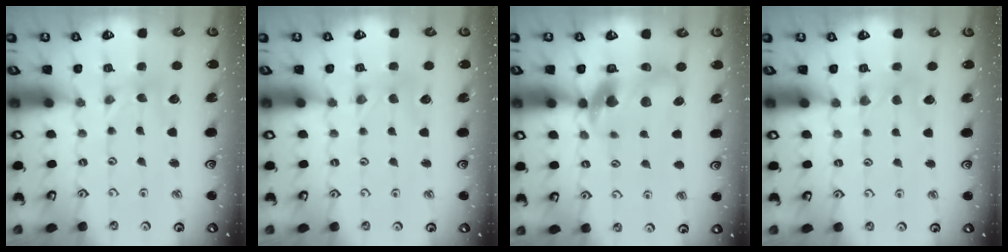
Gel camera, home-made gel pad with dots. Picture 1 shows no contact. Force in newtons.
{"total": 1.6, "press": 1.6, "slide": 0.3}
{"total": 11.0, "press": 10.9, "slide": 1.6}
{"total": 3.3, "press": 3.3, "slide": 0.4}